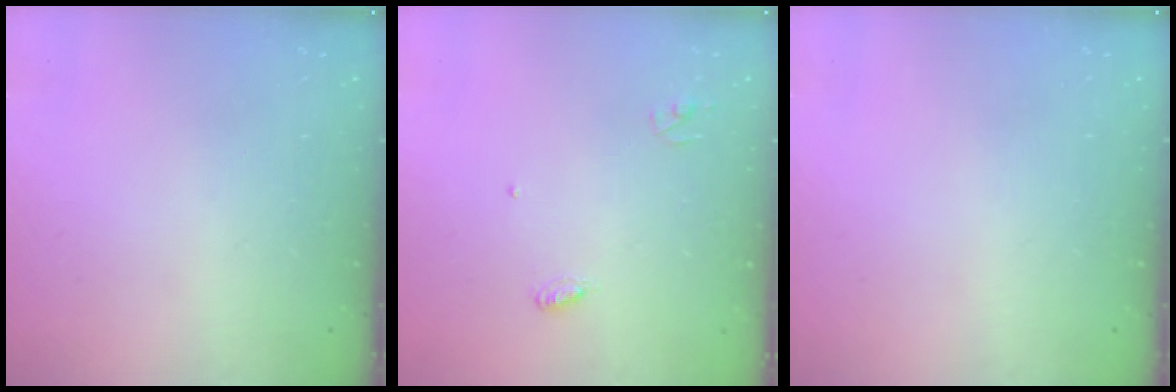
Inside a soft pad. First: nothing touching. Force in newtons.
{"total": 3.6, "press": 3.6, "slide": 0.3}
{"total": 0.0}